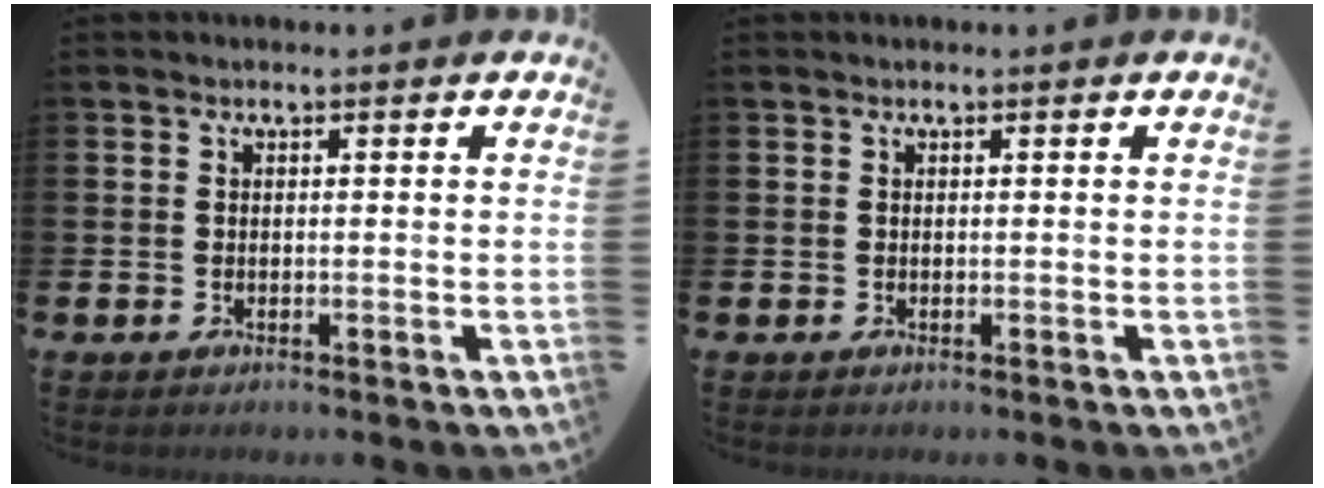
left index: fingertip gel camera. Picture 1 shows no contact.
{"total": 0.0}